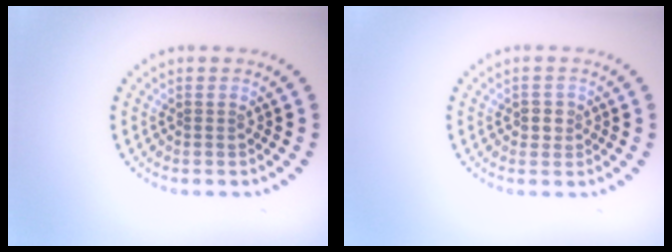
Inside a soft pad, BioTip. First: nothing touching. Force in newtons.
{"total": 1.2, "press": 1.1, "slide": 0.4}